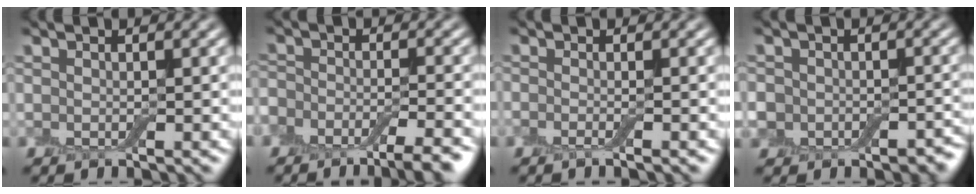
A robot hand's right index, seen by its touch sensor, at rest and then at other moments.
{"total": 7.8, "force": [-6.2, 2.8, 3.9], "torque": [-0.050, -0.004, -0.089]}
{"total": 1.0, "force": [-0.6, 0.1, 0.9], "torque": [-0.016, -0.007, -0.012]}
{"total": 6.9, "force": [-3.4, 5.6, 2.1], "torque": [-0.026, -0.019, -0.063]}